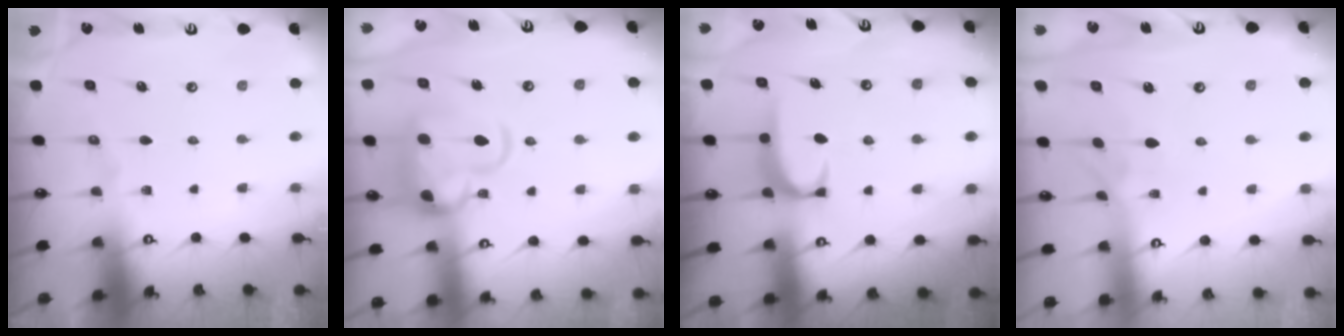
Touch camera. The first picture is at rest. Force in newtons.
{"total": 9.3, "press": 9.1, "slide": 2.0}
{"total": 1.6, "press": 1.6, "slide": 0.5}
{"total": 2.8, "press": 2.6, "slide": 0.9}